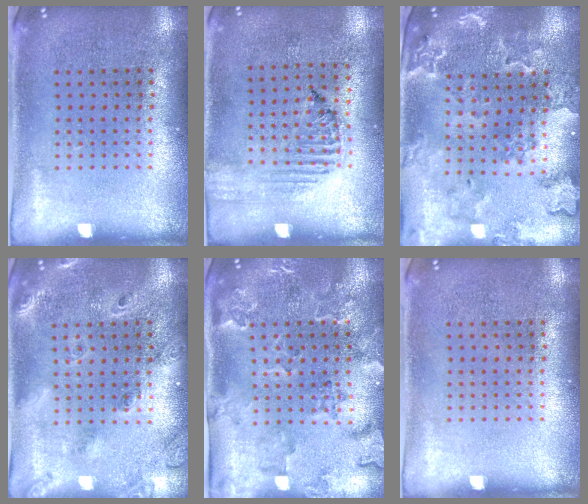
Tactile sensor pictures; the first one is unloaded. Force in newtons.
{"total": 1.3, "press": 1.3, "slide": 0.2}
{"total": 1.8, "press": 1.8, "slide": 0.3}
{"total": 1.8, "press": 1.7, "slide": 0.6}
{"total": 2.4, "press": 2.2, "slide": 0.8}
{"total": 0.0}